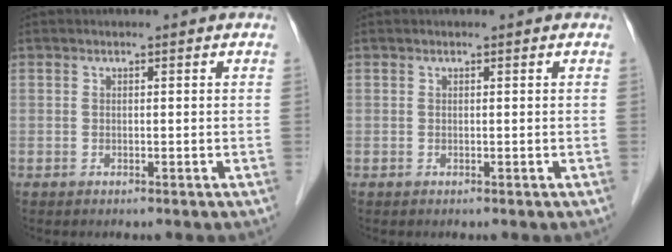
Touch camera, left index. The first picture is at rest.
{"total": 0.0}